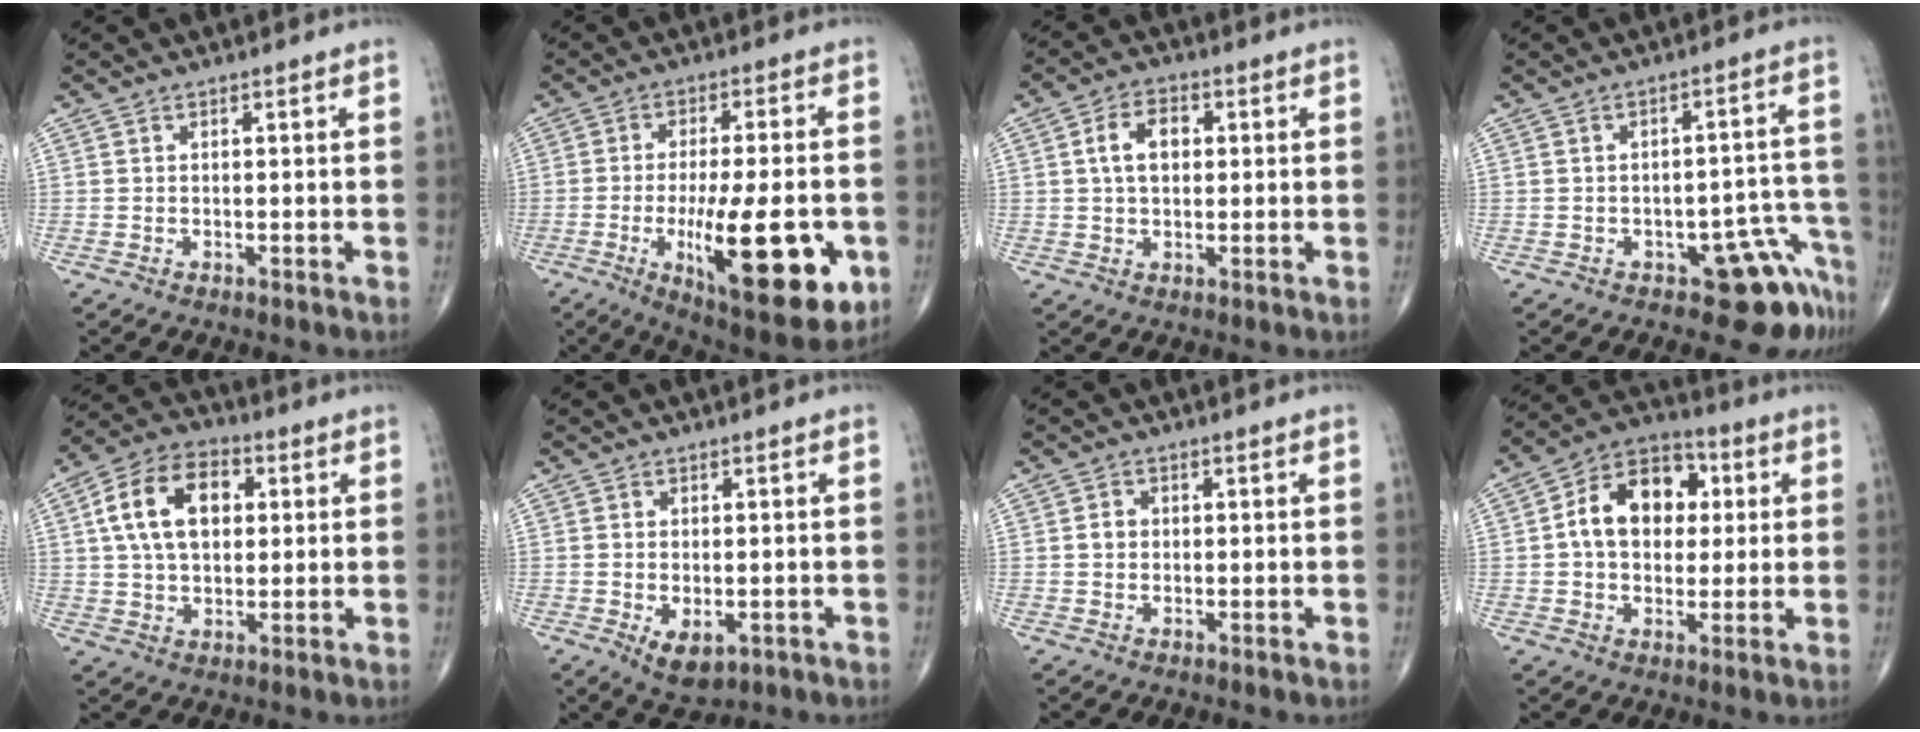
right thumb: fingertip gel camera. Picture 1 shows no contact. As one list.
[{"total": 21.1, "force": [-5.9, 6.7, 19.2], "torque": [-0.274, -0.010, -0.071]}, {"total": 6.6, "force": [1.2, 4.3, 4.8], "torque": [-0.076, 0.011, 0.017]}, {"total": 8.4, "force": [-5.8, 3.9, 4.7], "torque": [-0.010, 0.067, -0.073]}, {"total": 14.1, "force": [3.1, 9.0, 10.4], "torque": [-0.169, 0.015, 0.048]}, {"total": 5.6, "force": [-1.7, 3.2, 4.3], "torque": [-0.064, -0.005, -0.016]}, {"total": 1.9, "force": [0.1, 1.7, 0.9], "torque": [-0.008, 0.006, -0.001]}, {"total": 14.2, "force": [2.1, 10.2, 9.6], "torque": [-0.120, 0.018, 0.024]}]